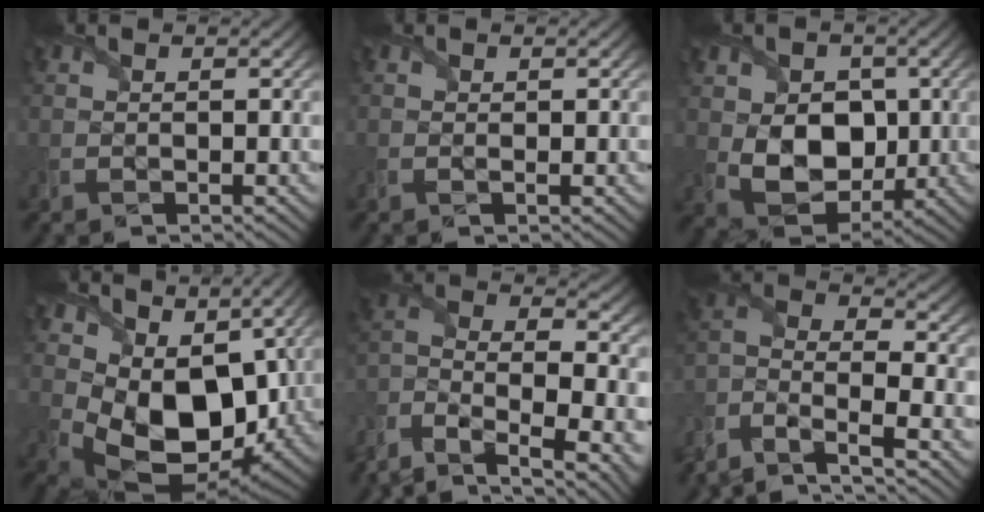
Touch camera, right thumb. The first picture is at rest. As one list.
[{"total": 1.0, "force": [0.0, 0.6, 0.8], "torque": [-0.015, -0.003, -0.001]}, {"total": 9.1, "force": [0.1, 6.9, 5.9], "torque": [-0.123, -0.018, 0.003]}, {"total": 12.7, "force": [3.3, 8.9, 8.5], "torque": [-0.180, -0.028, 0.070]}, {"total": 14.0, "force": [-8.2, 6.0, 9.7], "torque": [-0.229, -0.018, -0.146]}, {"total": 11.0, "force": [-7.5, 3.7, 7.1], "torque": [-0.158, -0.011, -0.154]}]